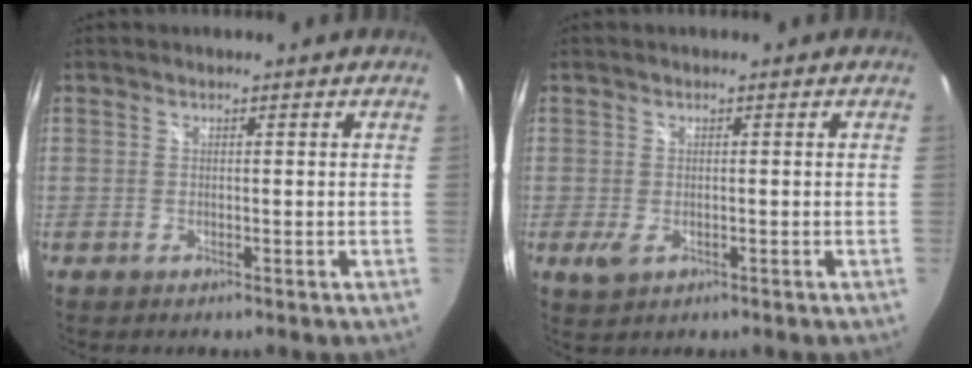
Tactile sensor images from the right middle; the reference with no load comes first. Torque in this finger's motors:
{"motor_torque": [1.45, -0.68, 0.58, 0.15]}